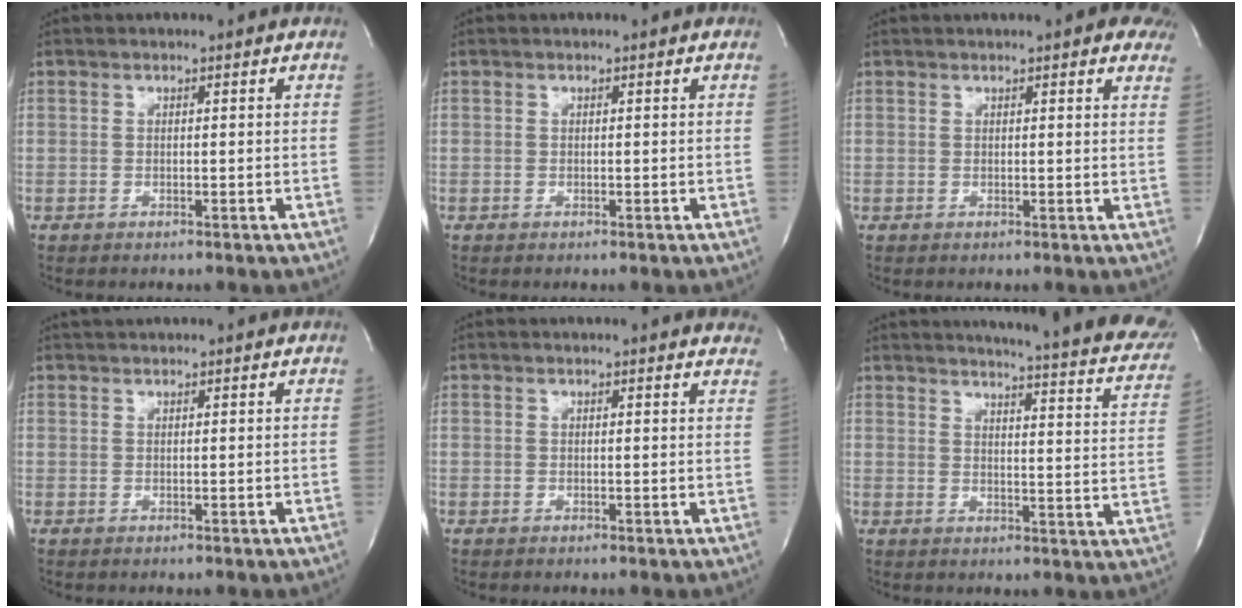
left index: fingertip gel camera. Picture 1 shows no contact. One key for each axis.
{"total": 0.0}
{"total": 9.3, "fx": 7.5, "fy": 2.1, "fz": 5.0, "tx": -0.057, "ty": 0.010, "tz": 0.071}
{"total": 2.0, "fx": 1.9, "fy": 0.3, "fz": 0.5, "tx": -0.010, "ty": 0.025, "tz": 0.035}
{"total": 9.0, "fx": 8.5, "fy": 1.9, "fz": 2.2, "tx": -0.010, "ty": 0.004, "tz": 0.073}
{"total": 22.6, "fx": 20.0, "fy": 2.4, "fz": 10.4, "tx": -0.134, "ty": -0.075, "tz": 0.213}